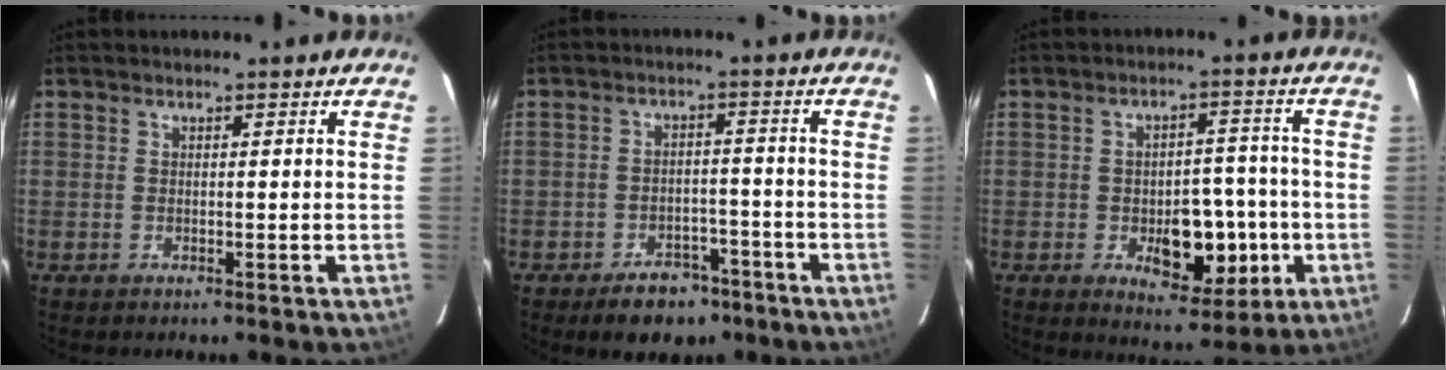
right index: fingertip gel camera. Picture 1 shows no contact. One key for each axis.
{"total": 7.1, "fx": -4.8, "fy": 4.0, "fz": 3.2, "tx": -0.047, "ty": 0.006, "tz": -0.070}
{"total": 9.9, "fx": -2.7, "fy": 5.2, "fz": 8.0, "tx": -0.103, "ty": 0.012, "tz": -0.029}